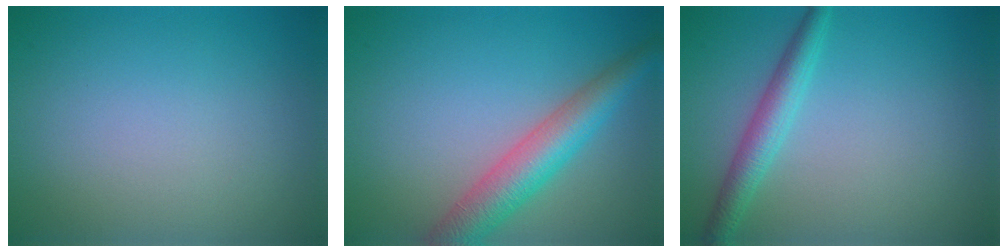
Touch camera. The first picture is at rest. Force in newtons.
{"total": 5.3, "press": 5.3, "slide": 0.2}
{"total": 2.8, "press": 2.8, "slide": 0.1}